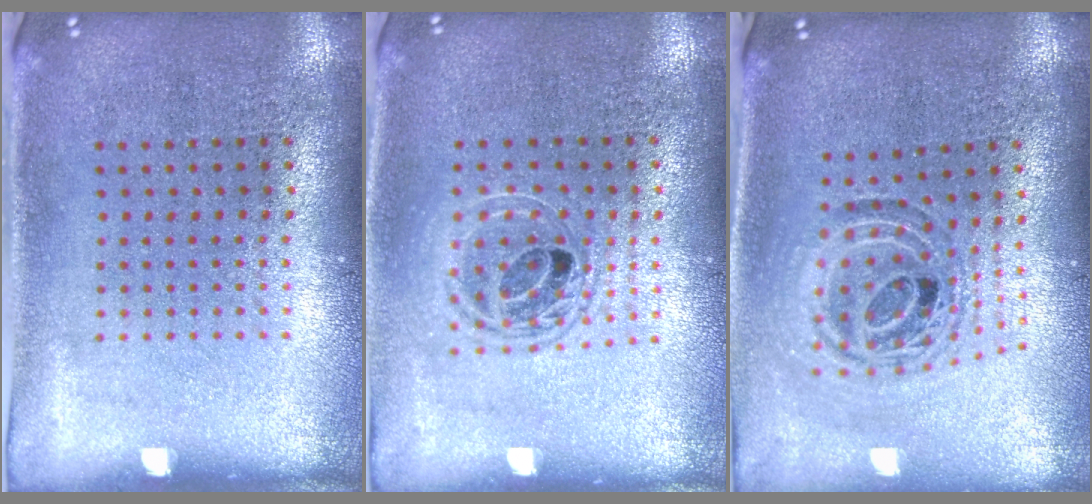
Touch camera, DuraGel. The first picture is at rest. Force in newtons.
{"total": 1.6, "press": 1.3, "slide": 0.8}
{"total": 1.1, "press": 1.0, "slide": 0.4}